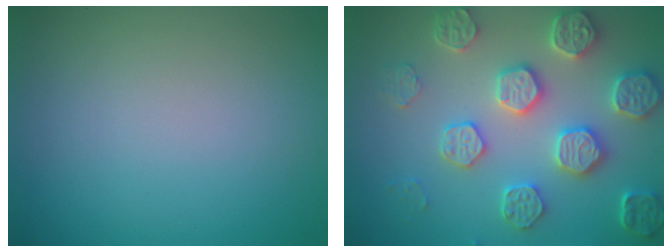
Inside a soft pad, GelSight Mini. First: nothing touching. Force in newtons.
{"total": 6.2, "press": 5.6, "slide": 2.6}